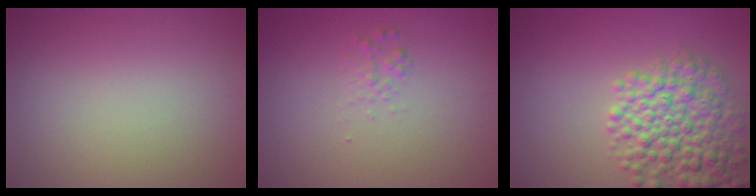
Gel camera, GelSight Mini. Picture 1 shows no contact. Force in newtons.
{"total": 0.9, "press": 0.9, "slide": 0.1}
{"total": 6.5, "press": 6.5, "slide": 0.2}